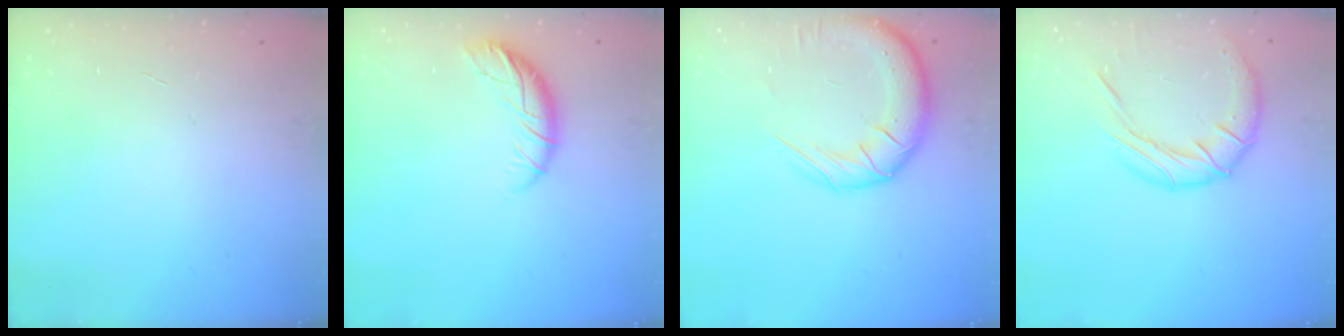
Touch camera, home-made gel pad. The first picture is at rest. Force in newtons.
{"total": 9.3, "press": 9.2, "slide": 1.7}
{"total": 15.0, "press": 14.5, "slide": 3.9}
{"total": 12.9, "press": 12.8, "slide": 1.5}